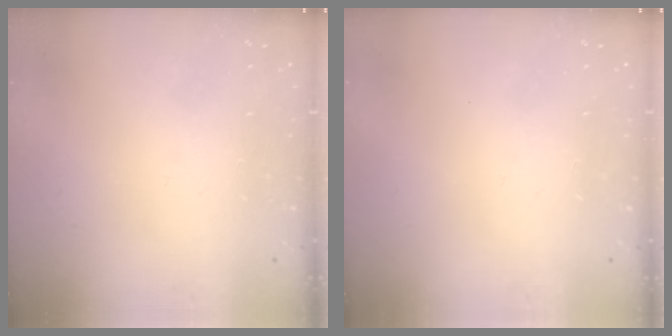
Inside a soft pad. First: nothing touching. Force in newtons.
{"total": 0.0}